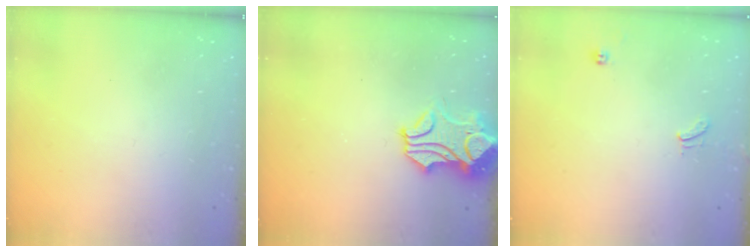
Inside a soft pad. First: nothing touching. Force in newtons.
{"total": 1.5, "press": 0.8, "slide": 1.3}
{"total": 1.5, "press": 1.2, "slide": 1.0}